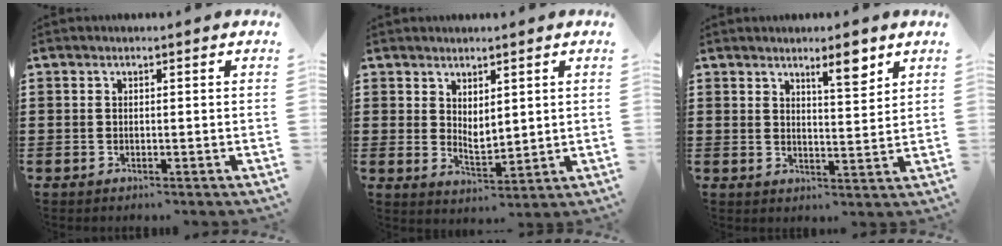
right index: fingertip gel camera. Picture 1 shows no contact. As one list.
[{"total": 2.9, "force": [2.6, 1.2, 0.6], "torque": [-0.020, -0.005, 0.050]}, {"total": 5.0, "force": [3.7, 0.9, 3.2], "torque": [-0.045, -0.009, 0.059]}]